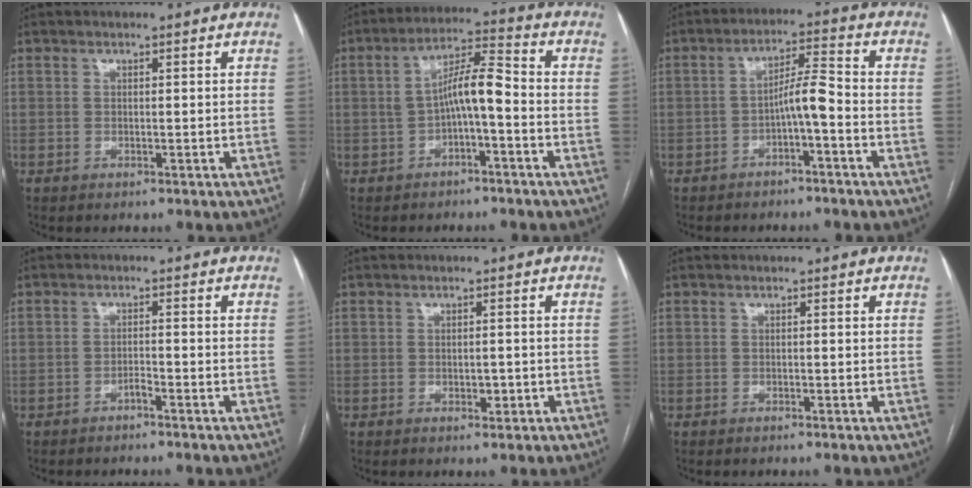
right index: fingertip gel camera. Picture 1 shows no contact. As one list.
[{"total": 7.0, "force": [-1.1, 1.5, 6.8], "torque": [-0.120, 0.031, -0.019]}, {"total": 5.1, "force": [-1.9, 0.5, 4.7], "torque": [-0.079, 0.018, -0.030]}, {"total": 1.2, "force": [-1.0, 0.1, 0.7], "torque": [-0.013, 0.003, -0.018]}, {"total": 1.7, "force": [-0.4, 1.0, 1.3], "torque": [-0.018, -0.001, -0.001]}, {"total": 0.0}]